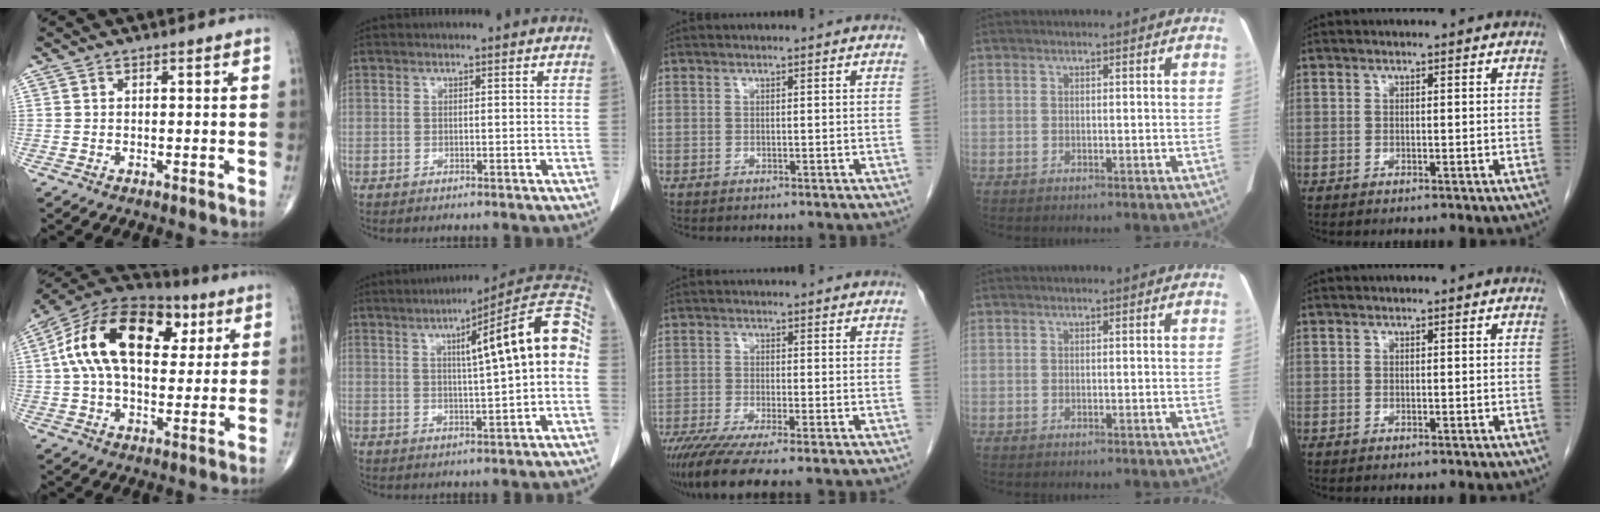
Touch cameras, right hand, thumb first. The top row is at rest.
{"thumb": {"total": 22.3, "force": [5.7, 13.1, 17.1], "torque": [-0.289, 0.021, 0.085]}, "index": {"total": 14.2, "force": [2.0, 0.7, 14.0], "torque": [-0.189, 0.036, 0.022]}, "middle": {"total": 9.4, "force": [-7.1, 0.5, 6.2], "torque": [-0.098, -0.023, -0.117]}}